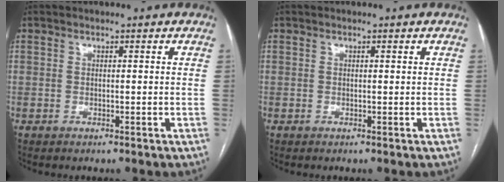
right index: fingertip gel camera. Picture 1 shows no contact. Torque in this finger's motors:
{"motor_torque": [0.07, 0.01, 0.03, 0.01]}